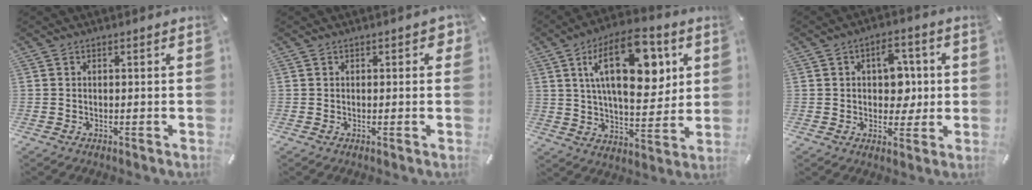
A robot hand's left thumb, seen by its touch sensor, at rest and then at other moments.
{"total": 1.7, "force": [0.4, 1.2, 1.2], "torque": [-0.007, 0.002, 0.002]}
{"total": 20.9, "force": [7.5, 10.4, 16.5], "torque": [-0.268, -0.020, 0.113]}
{"total": 9.0, "force": [1.1, 6.7, 5.9], "torque": [-0.066, -0.001, 0.014]}